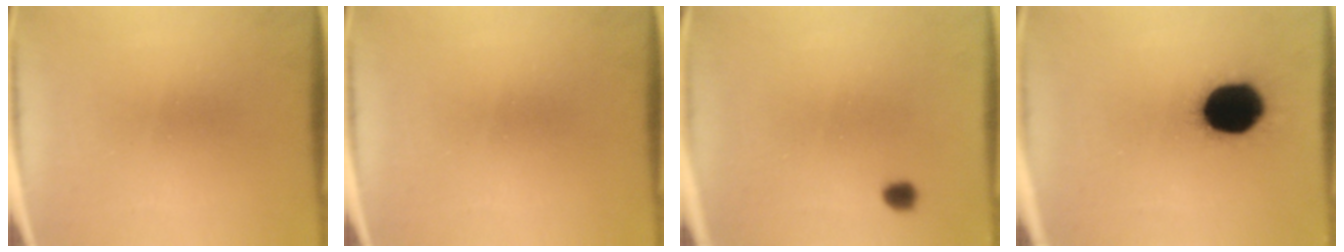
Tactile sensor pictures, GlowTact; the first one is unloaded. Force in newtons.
{"total": 0.0}
{"total": 1.7}
{"total": 18.9}